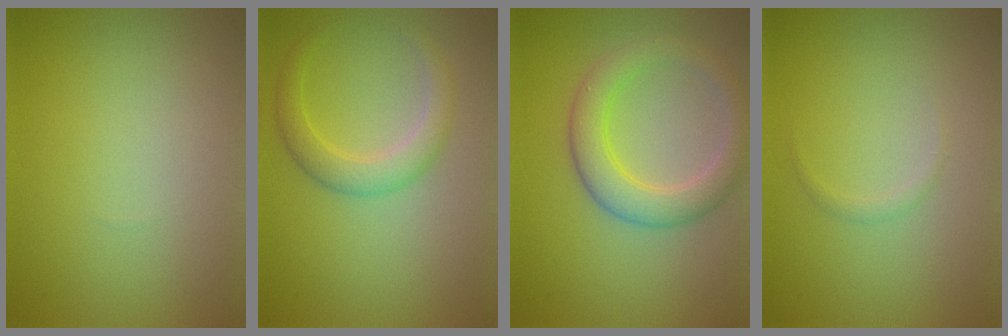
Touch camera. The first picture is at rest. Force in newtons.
{"total": 2.9, "press": 2.9, "slide": 0.1}
{"total": 4.4, "press": 4.4, "slide": 0.4}
{"total": 0.6, "press": 0.6, "slide": 0.1}